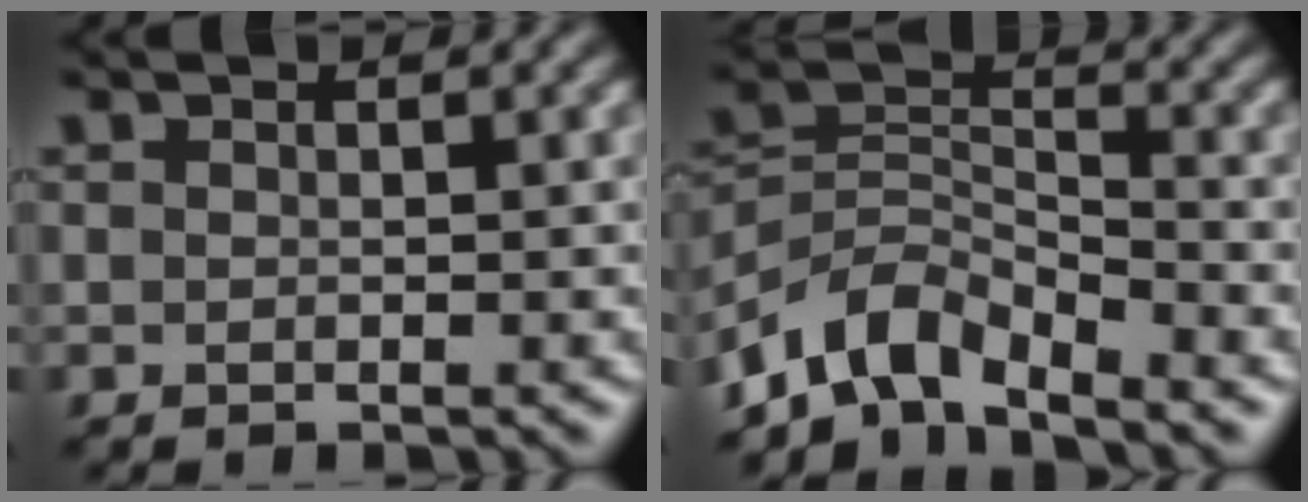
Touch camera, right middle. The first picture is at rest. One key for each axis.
{"total": 5.3, "fx": -4.4, "fy": 2.1, "fz": 2.2, "tx": -0.031, "ty": 0.000, "tz": -0.096}